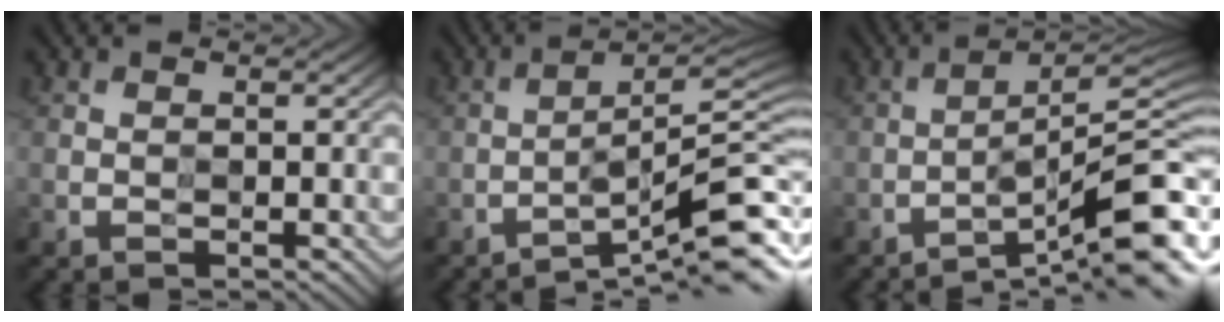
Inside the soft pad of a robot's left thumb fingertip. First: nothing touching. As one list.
[{"total": 9.6, "force": [-6.6, 0.5, 6.9], "torque": [-0.093, 0.022, -0.108]}, {"total": 10.6, "force": [-7.5, 0.9, 7.5], "torque": [-0.100, 0.024, -0.121]}]